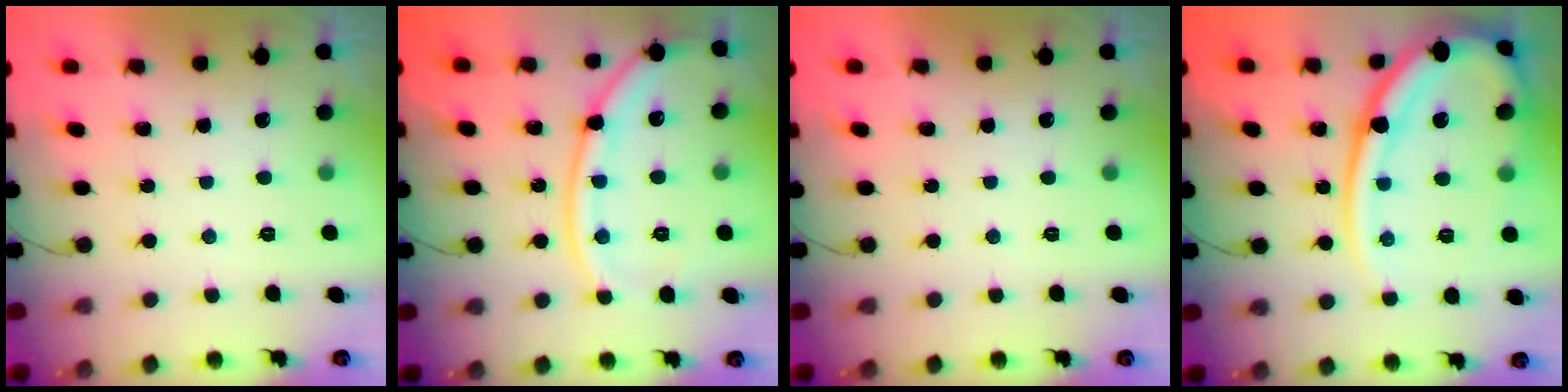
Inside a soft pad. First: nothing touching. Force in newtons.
{"total": 15.4, "press": 15.3, "slide": 1.5}
{"total": 0.0}
{"total": 19.4, "press": 19.3, "slide": 2.0}